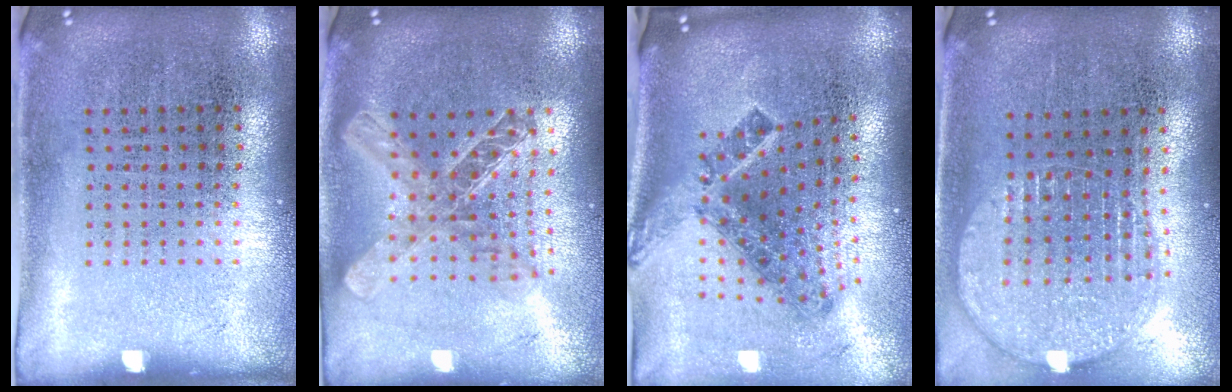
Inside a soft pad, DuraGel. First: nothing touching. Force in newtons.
{"total": 2.1, "press": 1.7, "slide": 1.2}
{"total": 2.1, "press": 1.3, "slide": 1.6}
{"total": 1.6, "press": 1.4, "slide": 0.8}